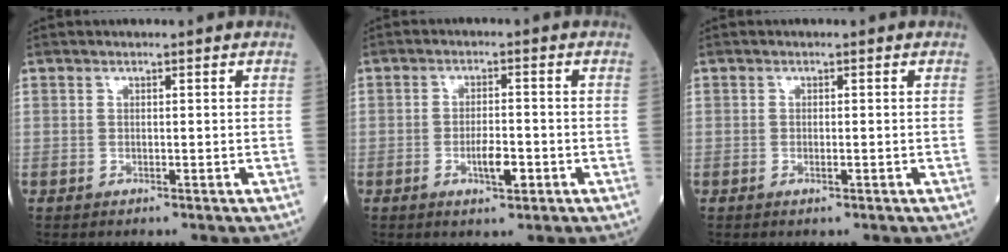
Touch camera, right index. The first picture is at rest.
{"total": 4.3, "force": [-1.6, 1.2, 3.9], "torque": [-0.069, 0.001, -0.025]}
{"total": 1.1, "force": [-0.4, 0.2, 1.0], "torque": [-0.020, -0.002, -0.007]}